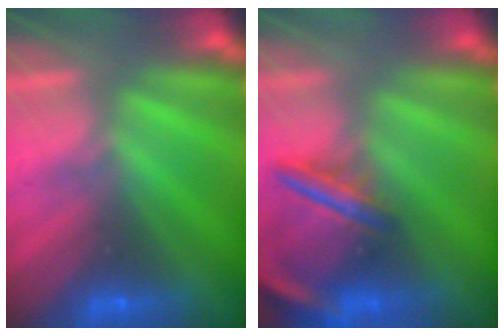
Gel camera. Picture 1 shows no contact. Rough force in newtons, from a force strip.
{"total": 9.4}